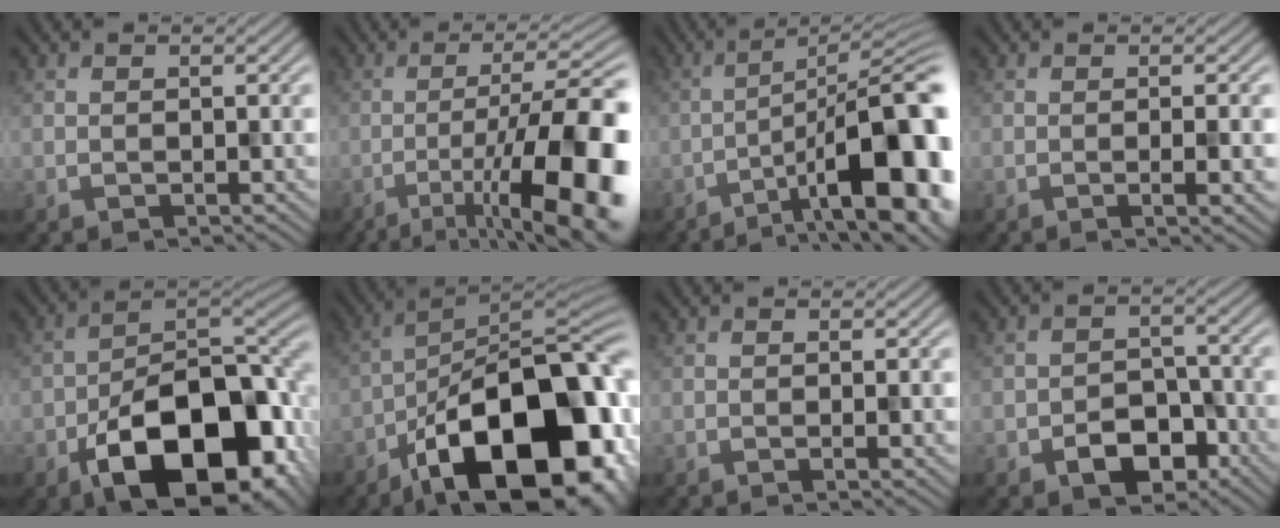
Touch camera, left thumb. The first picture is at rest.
{"total": 16.7, "force": [-6.9, 4.6, 14.6], "torque": [-0.211, 0.002, -0.104]}
{"total": 15.8, "force": [-6.4, 4.6, 13.7], "torque": [-0.171, 0.014, -0.093]}
{"total": 2.6, "force": [-0.7, 0.3, 2.5], "torque": [-0.043, 0.006, -0.015]}
{"total": 18.3, "force": [-8.1, 10.0, 13.0], "torque": [-0.169, -0.030, -0.136]}
{"total": 19.8, "force": [-9.6, 9.1, 14.7], "torque": [-0.202, -0.008, -0.156]}
{"total": 0.9, "force": [-0.1, 0.0, 0.9], "torque": [-0.016, 0.002, -0.001]}
{"total": 5.9, "force": [-3.0, 3.9, 3.4], "torque": [-0.052, -0.005, -0.055]}